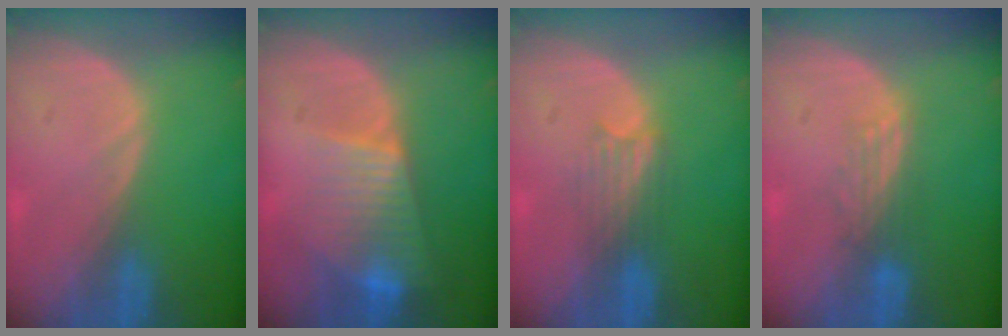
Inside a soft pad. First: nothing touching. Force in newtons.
{"total": 7.9, "press": 6.8, "slide": 4.0}
{"total": 3.3, "press": 3.0, "slide": 1.3}
{"total": 2.8, "press": 2.6, "slide": 1.2}